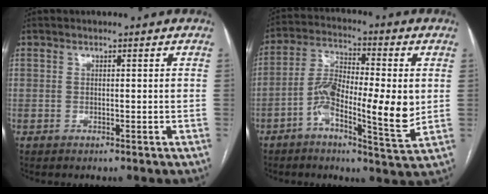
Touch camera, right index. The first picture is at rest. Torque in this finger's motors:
{"motor_torque": [0.95, 0.46, 0.31, 0.12]}